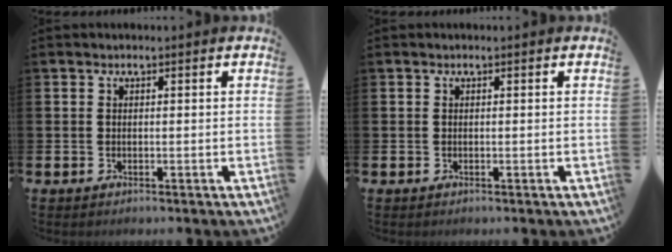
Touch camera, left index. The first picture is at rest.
{"total": 0.0}